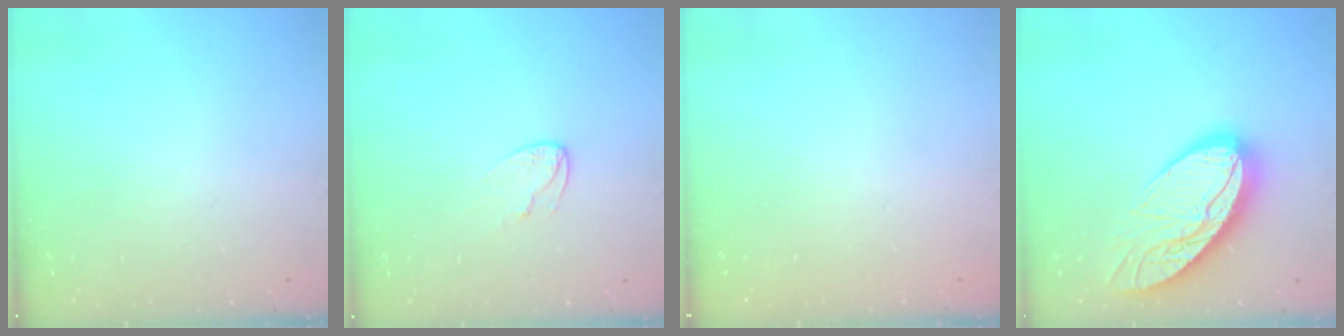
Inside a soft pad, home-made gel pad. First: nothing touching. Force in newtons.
{"total": 6.7, "press": 6.7, "slide": 0.6}
{"total": 0.0}
{"total": 16.0, "press": 15.9, "slide": 1.5}